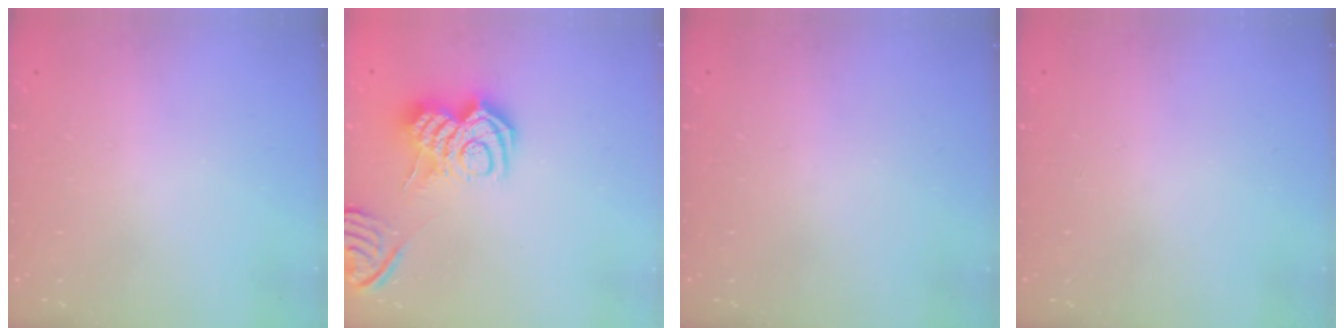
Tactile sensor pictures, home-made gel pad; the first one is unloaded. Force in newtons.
{"total": 11.4, "press": 11.4, "slide": 0.6}
{"total": 0.0}
{"total": 0.0}